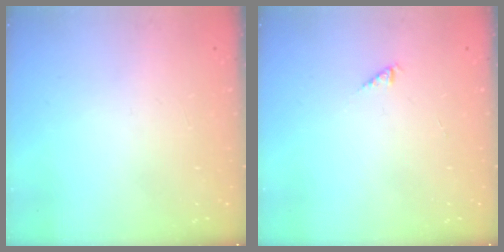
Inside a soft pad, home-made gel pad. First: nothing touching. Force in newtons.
{"total": 0.0}